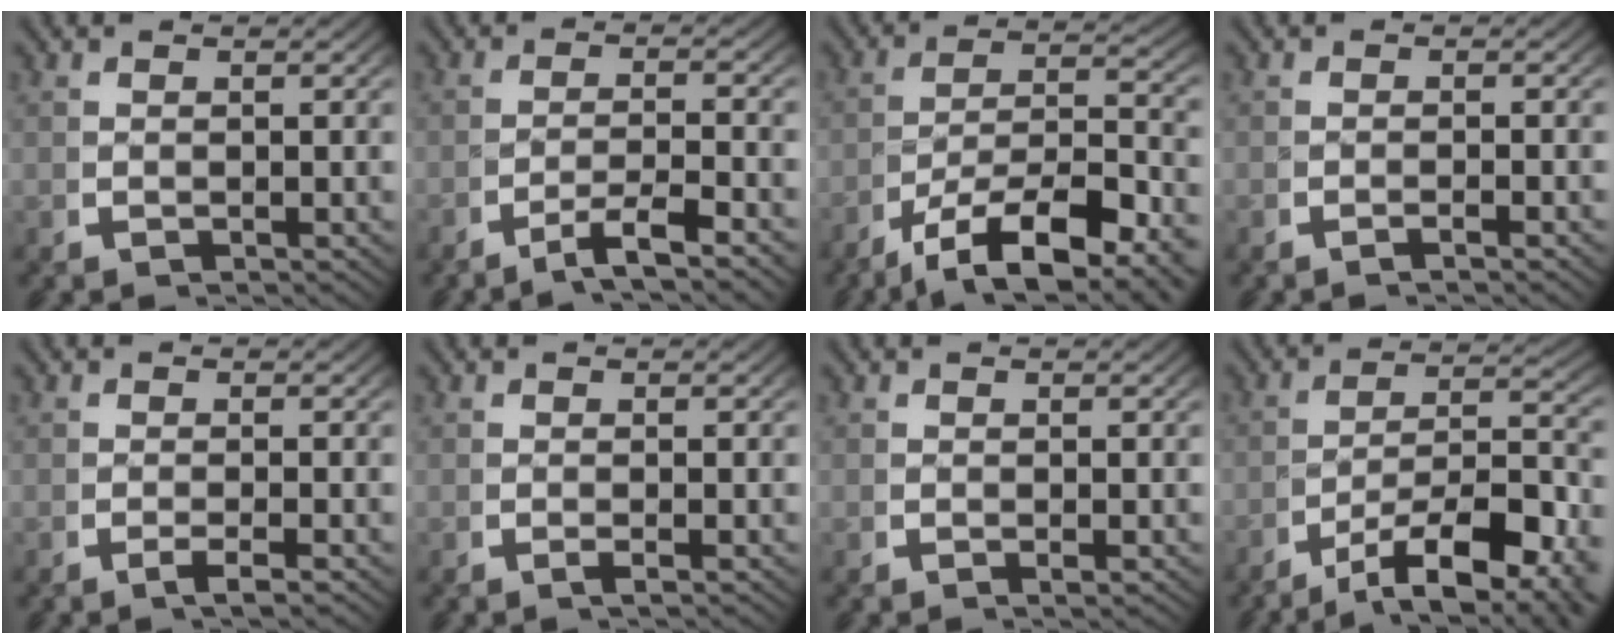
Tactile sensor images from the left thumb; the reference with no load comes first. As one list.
[{"total": 3.6, "force": [-2.1, 0.9, 2.7], "torque": [-0.052, -0.004, -0.037]}, {"total": 10.1, "force": [-3.3, 5.3, 8.0], "torque": [-0.147, -0.036, -0.037]}, {"total": 1.0, "force": [-0.6, -0.1, 0.9], "torque": [-0.015, 0.008, -0.017]}, {"total": 1.5, "force": [-0.6, 0.2, 1.3], "torque": [-0.026, 0.002, -0.014]}, {"total": 0.7, "force": [-0.1, 0.3, 0.7], "torque": [-0.018, 0.001, -0.003]}, {"total": 0.5, "force": [0.2, 0.2, 0.5], "torque": [-0.011, -0.001, 0.004]}, {"total": 10.7, "force": [-3.8, 5.6, 8.3], "torque": [-0.142, -0.038, -0.044]}]